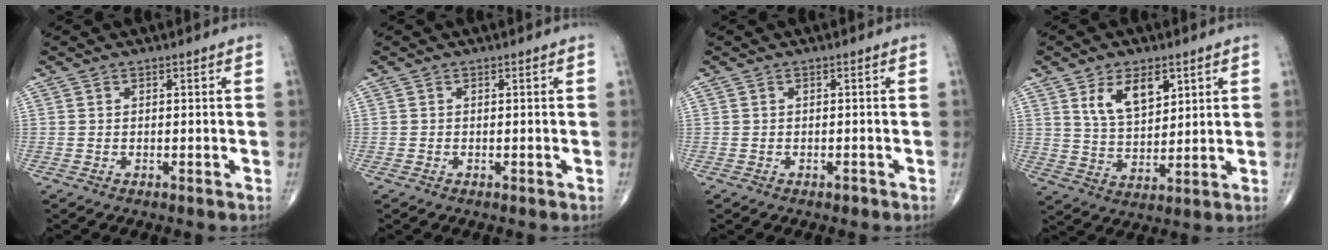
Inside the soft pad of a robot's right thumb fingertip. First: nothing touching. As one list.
[{"total": 0.0}, {"total": 0.6, "force": [-0.5, 0.4, 0.2], "torque": [-0.001, 0.001, -0.009]}, {"total": 9.4, "force": [4.5, 5.1, 6.5], "torque": [-0.093, -0.025, 0.086]}]